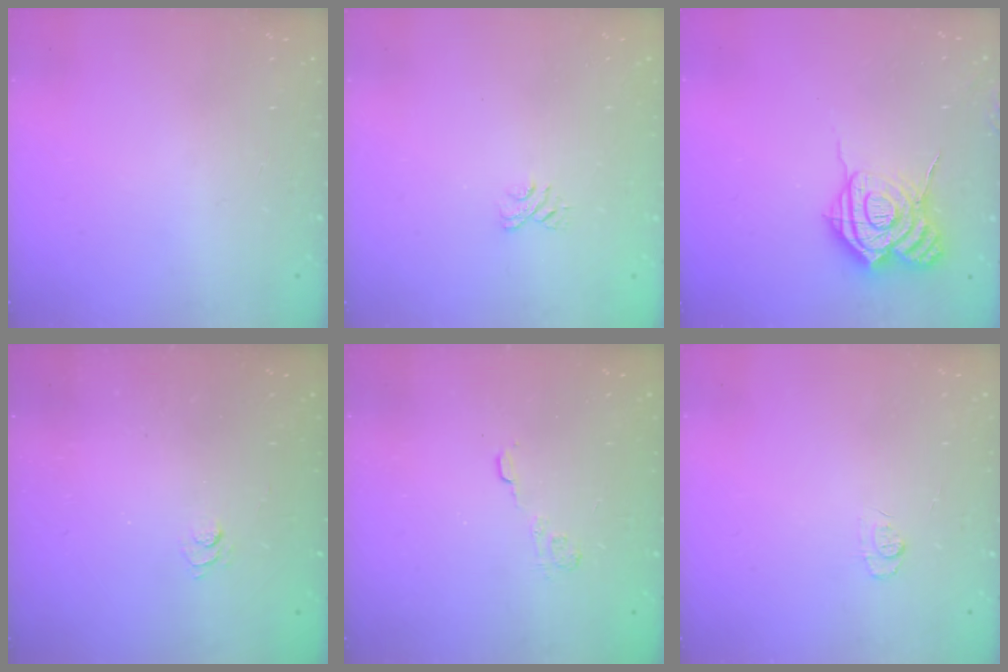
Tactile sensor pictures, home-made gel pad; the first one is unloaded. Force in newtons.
{"total": 4.7, "press": 4.5, "slide": 1.2}
{"total": 15.3, "press": 15.2, "slide": 1.6}
{"total": 2.8, "press": 2.5, "slide": 1.3}
{"total": 3.0, "press": 2.6, "slide": 1.4}
{"total": 4.9, "press": 4.9, "slide": 0.6}